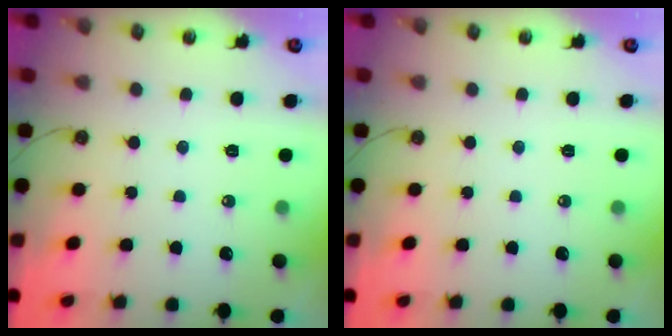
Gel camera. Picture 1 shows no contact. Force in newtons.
{"total": 0.0}